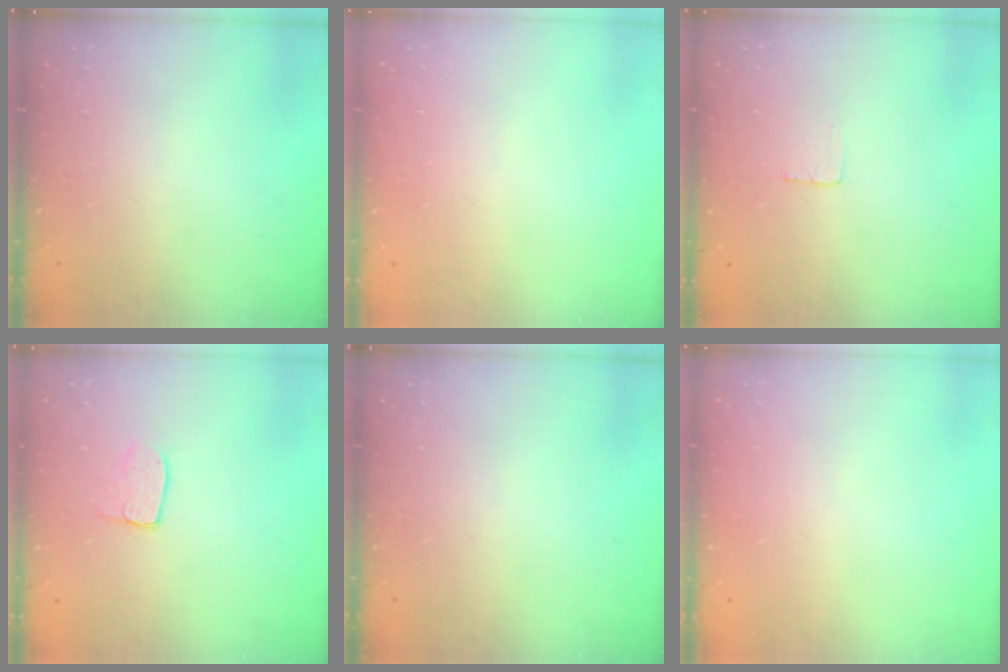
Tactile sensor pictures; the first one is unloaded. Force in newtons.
{"total": 0.0}
{"total": 3.0, "press": 3.0, "slide": 0.2}
{"total": 5.3, "press": 5.3, "slide": 0.4}
{"total": 0.0}
{"total": 0.0}